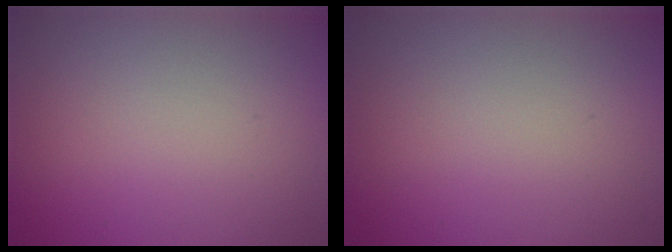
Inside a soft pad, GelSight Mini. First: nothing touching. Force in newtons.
{"total": 0.0}